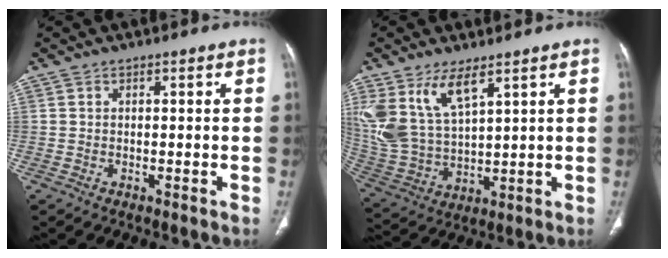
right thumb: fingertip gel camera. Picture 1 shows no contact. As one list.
[{"total": 13.2, "force": [7.3, 5.9, 9.3], "torque": [-0.192, -0.027, 0.166]}]